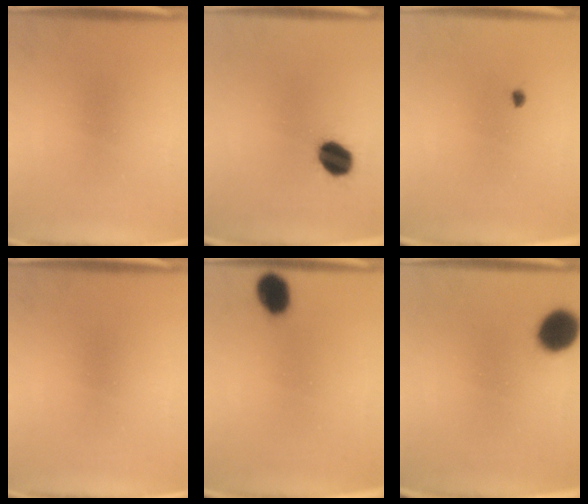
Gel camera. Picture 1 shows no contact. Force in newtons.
{"total": 7.6}
{"total": 0.7}
{"total": 0.0}
{"total": 6.0}
{"total": 9.1}